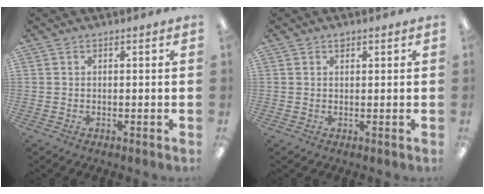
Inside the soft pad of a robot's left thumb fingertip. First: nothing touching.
{"total": 1.1, "force": [0.8, 0.5, 0.5], "torque": [-0.004, -0.004, 0.014]}